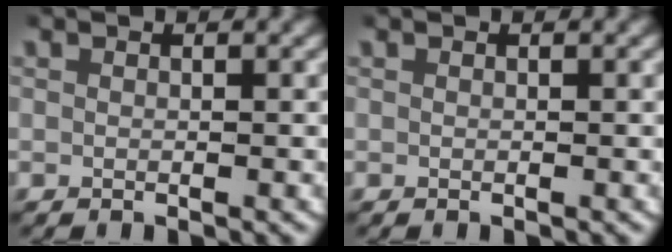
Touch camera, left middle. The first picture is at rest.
{"total": 0.0}